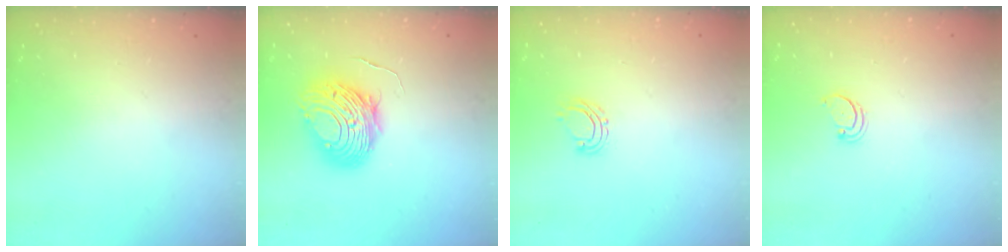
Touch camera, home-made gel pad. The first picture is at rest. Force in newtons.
{"total": 11.4, "press": 11.3, "slide": 0.8}
{"total": 4.9, "press": 4.8, "slide": 0.7}
{"total": 2.4, "press": 2.3, "slide": 0.5}